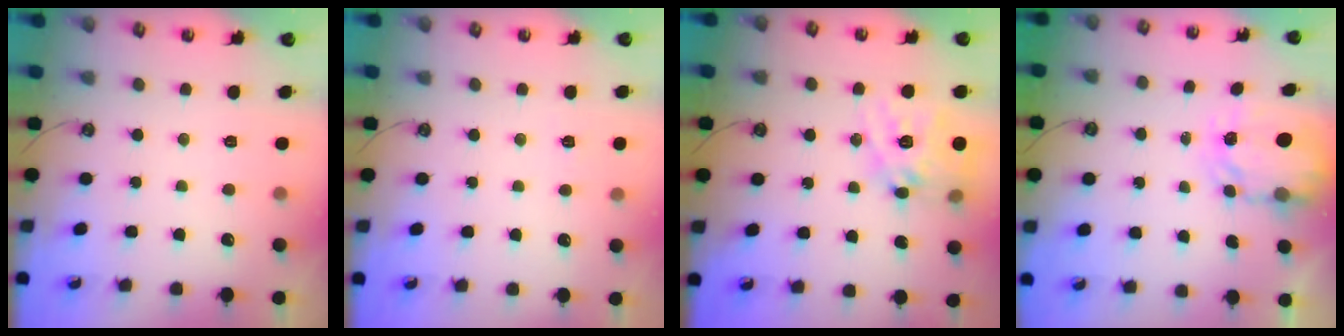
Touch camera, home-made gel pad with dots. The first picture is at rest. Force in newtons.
{"total": 2.7, "press": 2.7, "slide": 0.4}
{"total": 16.8, "press": 16.8, "slide": 1.4}
{"total": 4.1, "press": 4.1, "slide": 0.3}